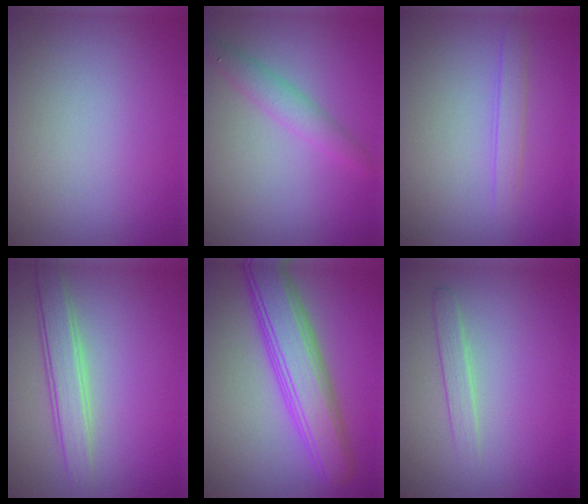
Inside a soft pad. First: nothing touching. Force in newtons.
{"total": 2.2, "press": 2.2, "slide": 0.1}
{"total": 1.3, "press": 1.3, "slide": 0.0}
{"total": 3.2, "press": 3.2, "slide": 0.1}
{"total": 6.5, "press": 6.5, "slide": 0.2}
{"total": 1.4, "press": 1.4, "slide": 0.1}